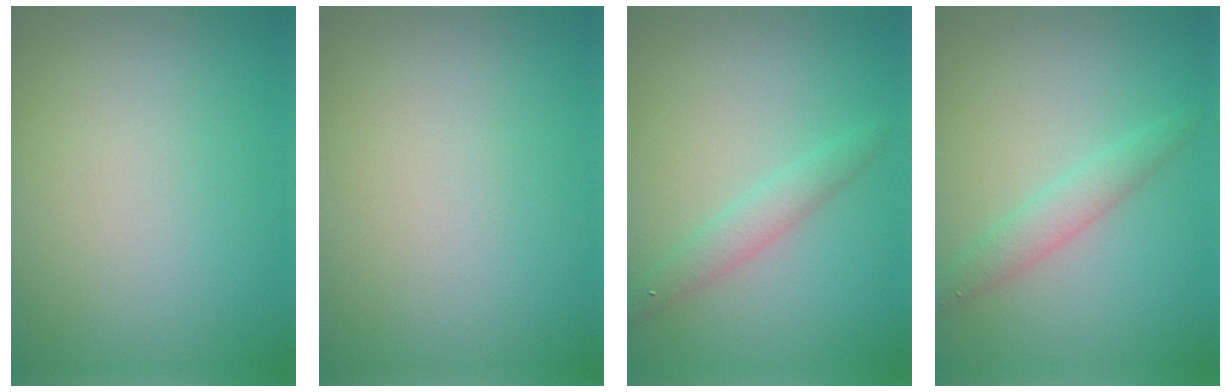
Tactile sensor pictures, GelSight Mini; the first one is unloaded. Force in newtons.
{"total": 0.0}
{"total": 1.9, "press": 1.9, "slide": 0.1}
{"total": 2.1, "press": 2.1, "slide": 0.0}